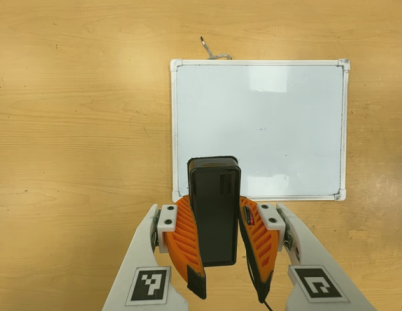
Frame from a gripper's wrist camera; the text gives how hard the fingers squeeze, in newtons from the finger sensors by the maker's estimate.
{"total": 8.5, "left": 7.6, "right": 9.3}